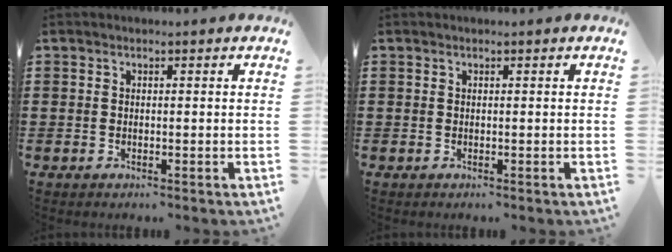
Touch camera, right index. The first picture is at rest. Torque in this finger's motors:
{"motor_torque": [-0.02, 0.02, 0.00, -0.01]}